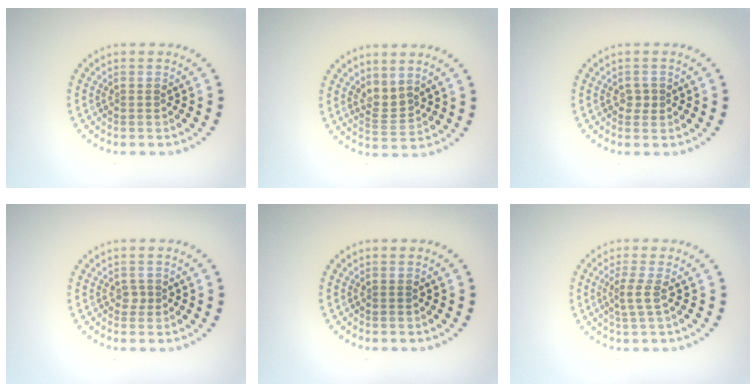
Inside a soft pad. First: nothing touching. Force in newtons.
{"total": 2.0, "press": 1.4, "slide": 1.4}
{"total": 1.0, "press": 0.9, "slide": 0.5}
{"total": 0.7, "press": 0.6, "slide": 0.4}
{"total": 0.0}
{"total": 1.8, "press": 1.3, "slide": 1.2}